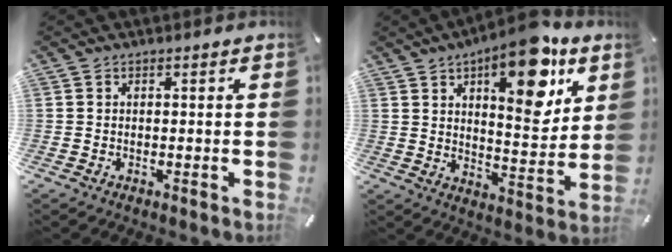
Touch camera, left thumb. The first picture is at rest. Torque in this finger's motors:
{"motor_torque": [2.56, 2.45, 0.65, -0.11, 0.19]}